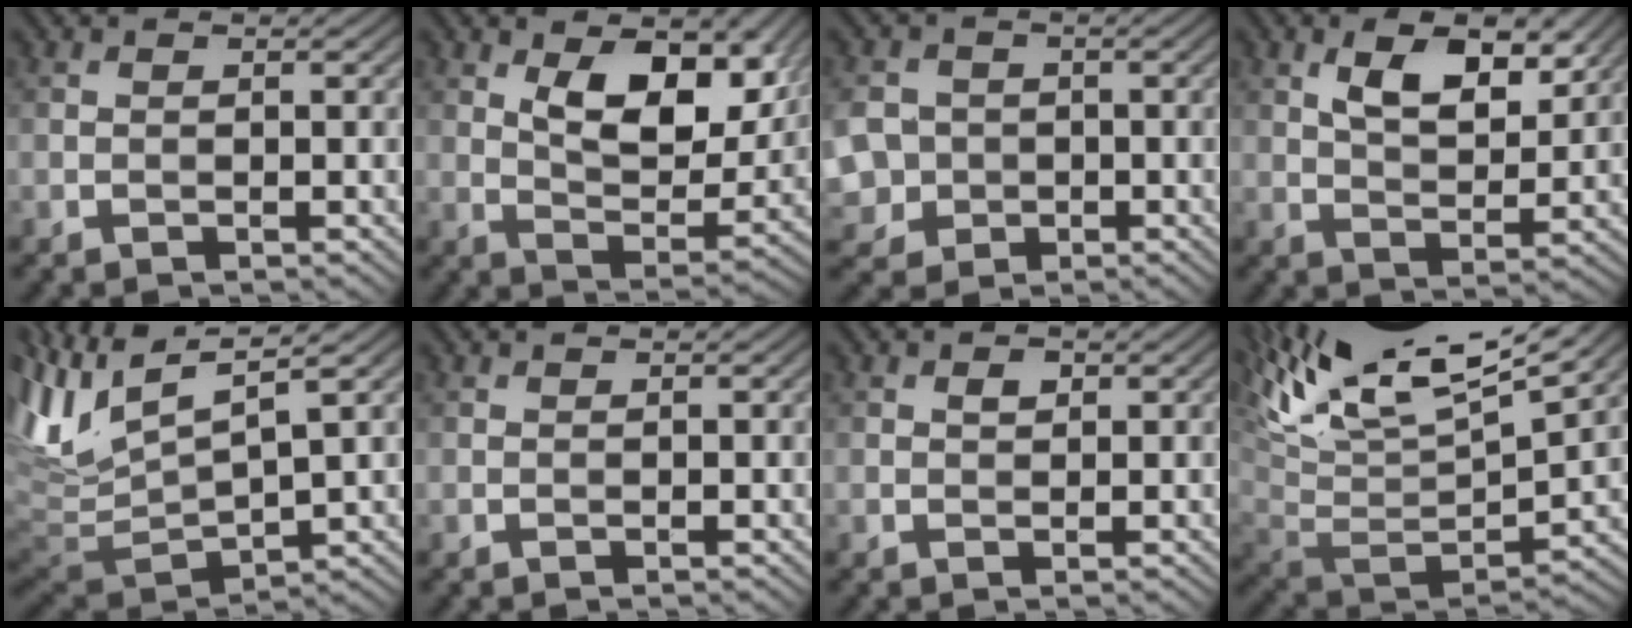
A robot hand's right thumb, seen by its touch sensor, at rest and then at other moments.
{"total": 10.8, "force": [4.5, 5.4, 8.2], "torque": [-0.139, -0.012, 0.076]}
{"total": 7.3, "force": [-1.0, 6.7, 2.9], "torque": [-0.097, -0.016, -0.039]}
{"total": 7.3, "force": [3.7, 3.3, 5.4], "torque": [-0.097, -0.006, 0.070]}
{"total": 11.4, "force": [4.0, 3.9, 10.0], "torque": [-0.235, 0.014, 0.079]}
{"total": 0.0}
{"total": 0.9, "force": [0.4, 0.5, 0.6], "torque": [-0.012, 0.000, 0.007]}
{"total": 16.4, "force": [9.4, 5.7, 12.1], "torque": [-0.262, 0.014, 0.157]}